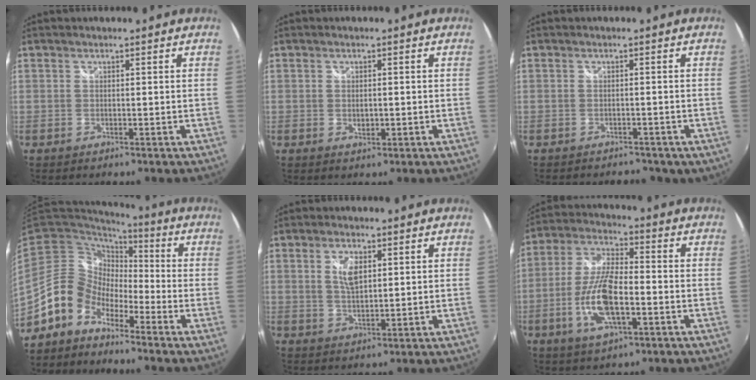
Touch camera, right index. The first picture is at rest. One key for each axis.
{"total": 1.8, "fx": -0.3, "fy": 1.2, "fz": 1.4, "tx": -0.023, "ty": -0.002, "tz": -0.003}
{"total": 5.9, "fx": -4.6, "fy": 2.9, "fz": 2.4, "tx": -0.048, "ty": -0.011, "tz": -0.055}
{"total": 10.3, "fx": -6.9, "fy": 6.9, "fz": 3.2, "tx": -0.058, "ty": 0.028, "tz": -0.142}
{"total": 4.7, "fx": 1.5, "fy": 2.3, "fz": 3.8, "tx": -0.068, "ty": 0.001, "tz": 0.028}
{"total": 12.8, "fx": -3.9, "fy": 4.4, "fz": 11.3, "tx": -0.238, "ty": -0.003, "tz": -0.074}